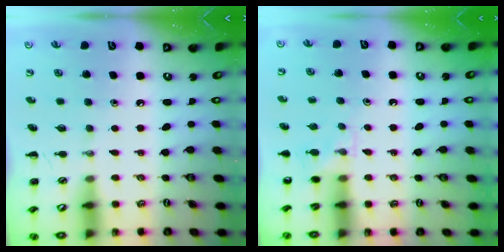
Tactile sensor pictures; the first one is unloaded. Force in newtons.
{"total": 4.6, "press": 4.4, "slide": 1.4}